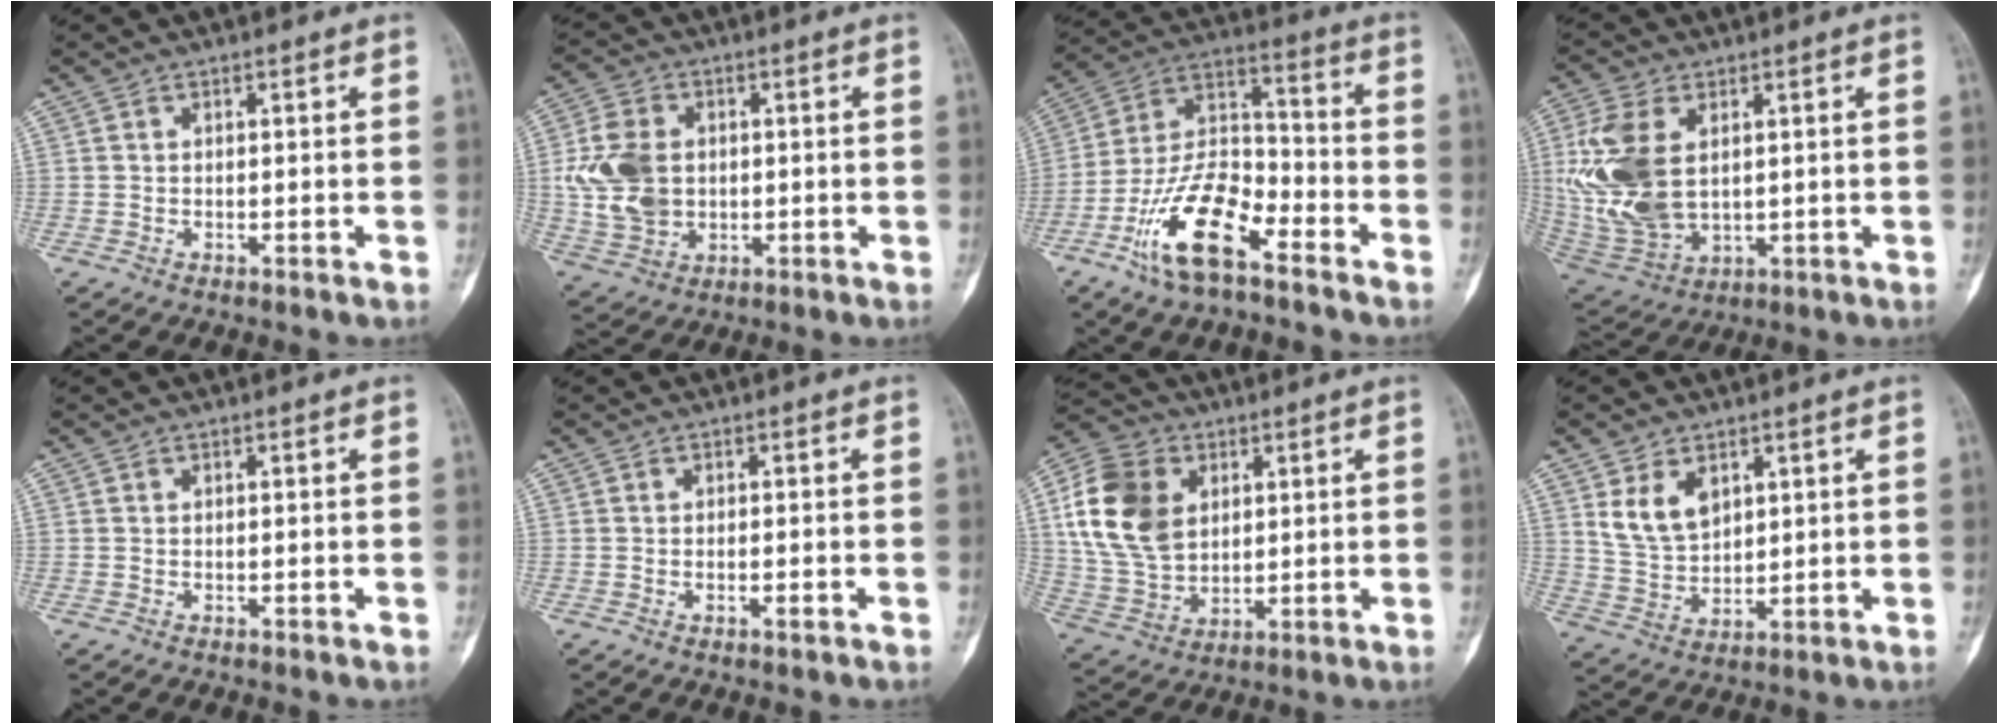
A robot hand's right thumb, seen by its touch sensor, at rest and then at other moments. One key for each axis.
{"total": 11.6, "fx": 0.7, "fy": 8.6, "fz": 7.7, "tx": -0.145, "ty": 0.002, "tz": 0.021}
{"total": 15.8, "fx": -8.9, "fy": 6.5, "fz": 11.4, "tx": -0.204, "ty": 0.064, "tz": -0.173}
{"total": 16.1, "fx": 2.6, "fy": 9.9, "fz": 12.4, "tx": -0.264, "ty": -0.014, "tz": 0.064}
{"total": 0.0}
{"total": 0.9, "fx": -0.4, "fy": 0.2, "fz": 0.8, "tx": -0.013, "ty": 0.004, "tz": -0.005}
{"total": 16.6, "fx": 4.1, "fy": 12.1, "fz": 10.5, "tx": -0.191, "ty": -0.004, "tz": 0.080}
{"total": 7.8, "fx": 3.5, "fy": 5.0, "fz": 4.8, "tx": -0.070, "ty": -0.019, "tz": 0.078}